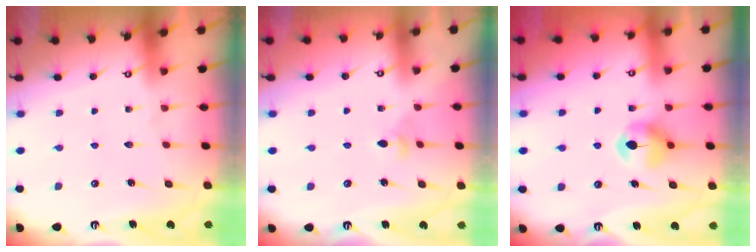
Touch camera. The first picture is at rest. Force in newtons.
{"total": 3.8, "press": 3.7, "slide": 0.8}
{"total": 7.5, "press": 7.5, "slide": 0.4}